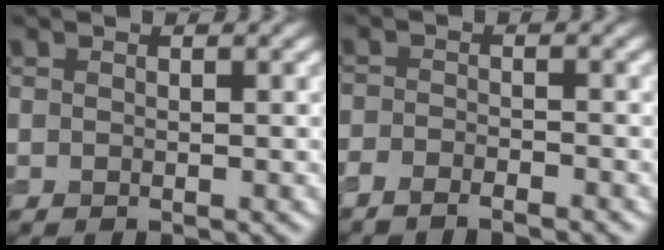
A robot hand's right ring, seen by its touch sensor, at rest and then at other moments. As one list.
[{"total": 2.2, "force": [-2.1, 0.2, 0.5], "torque": [-0.013, -0.002, -0.044]}]